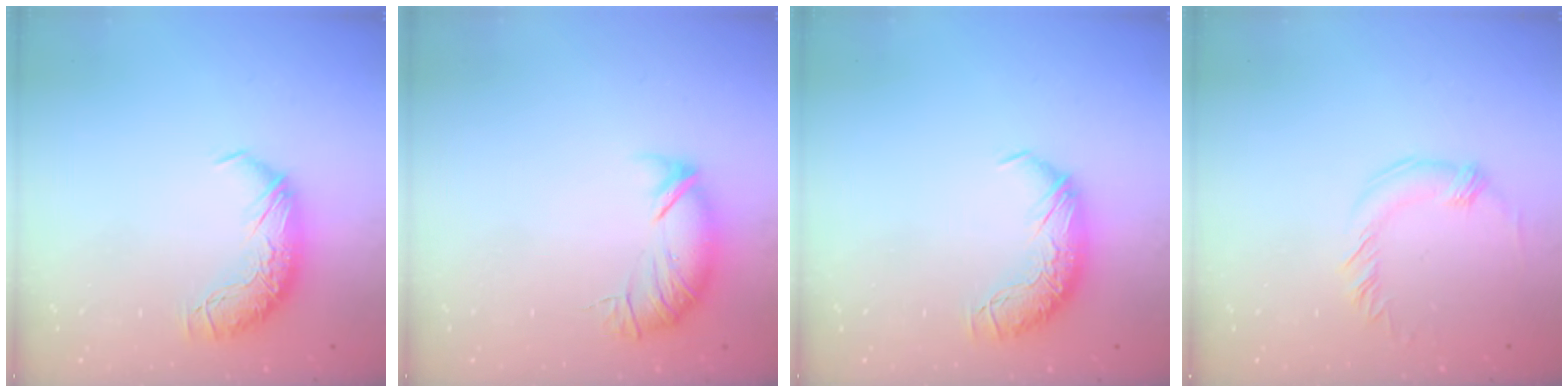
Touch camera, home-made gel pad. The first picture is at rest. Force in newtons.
{"total": 4.3, "press": 3.8, "slide": 1.9}
{"total": 0.0}
{"total": 2.1, "press": 2.0, "slide": 0.5}